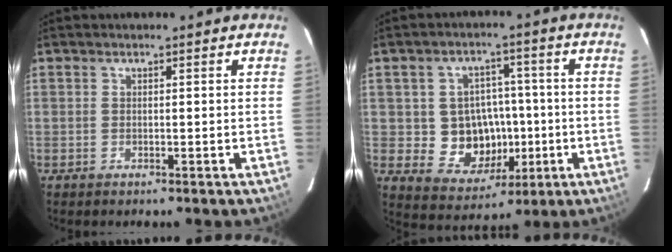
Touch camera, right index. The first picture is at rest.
{"total": 10.6, "force": [-1.3, 9.5, 4.5], "torque": [-0.098, 0.013, -0.001]}